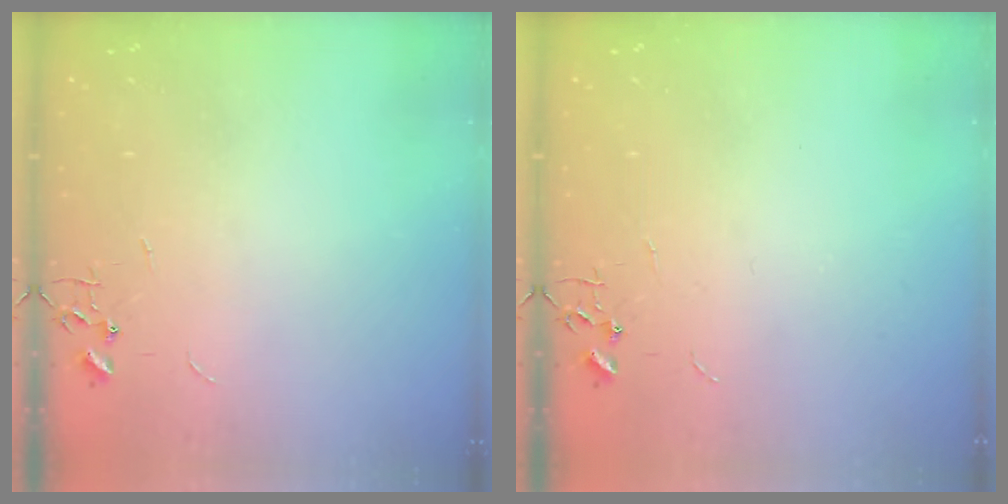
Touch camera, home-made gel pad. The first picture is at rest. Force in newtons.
{"total": 0.0}